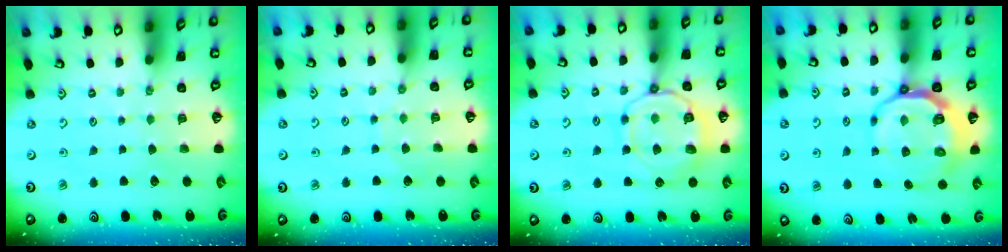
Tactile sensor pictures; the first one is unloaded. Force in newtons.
{"total": 4.8, "press": 4.7, "slide": 0.5}
{"total": 12.3, "press": 12.2, "slide": 1.3}
{"total": 10.1, "press": 9.4, "slide": 3.6}